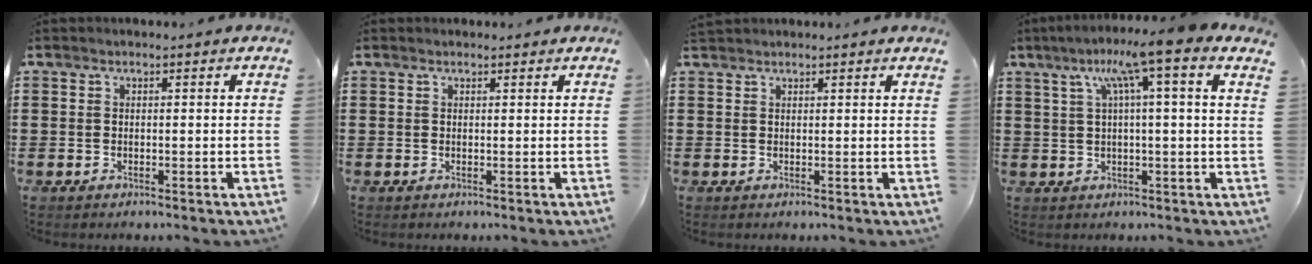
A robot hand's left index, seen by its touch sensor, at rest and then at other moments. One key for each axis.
{"total": 0.6, "fx": 0.6, "fy": 0.1, "fz": -0.1, "tx": -0.001, "ty": 0.000, "tz": 0.012}
{"total": 1.4, "fx": 1.3, "fy": -0.2, "fz": 0.2, "tx": -0.005, "ty": -0.001, "tz": 0.026}
{"total": 8.5, "fx": 4.1, "fy": -0.6, "fz": 7.5, "tx": -0.145, "ty": -0.009, "tz": 0.061}